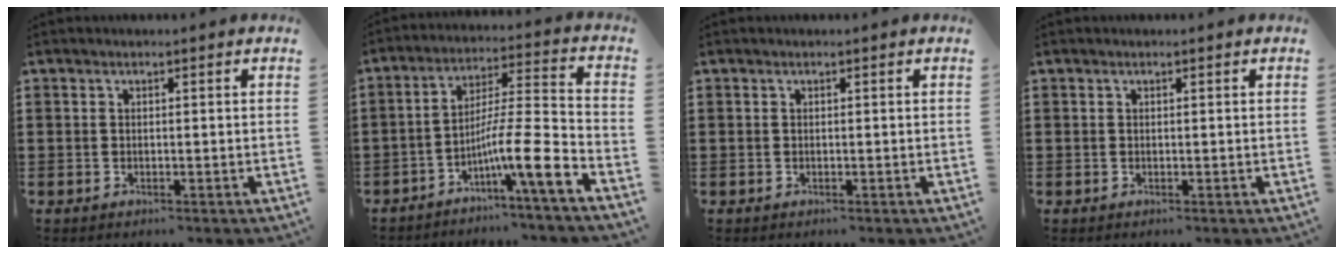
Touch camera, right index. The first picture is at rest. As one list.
[{"total": 10.7, "force": [-5.7, 0.3, 9.0], "torque": [-0.152, -0.016, -0.108]}, {"total": 0.0}, {"total": 0.0}]